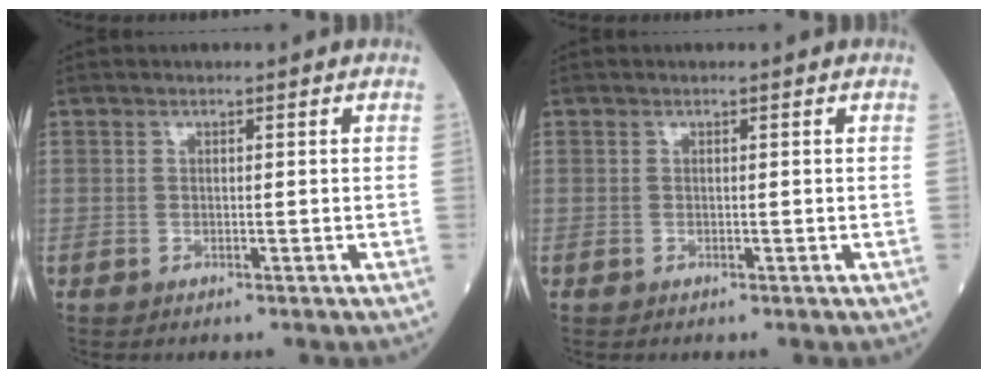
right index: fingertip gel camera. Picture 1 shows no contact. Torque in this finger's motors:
{"motor_torque": [0.00, 0.00, 0.00, 0.01]}